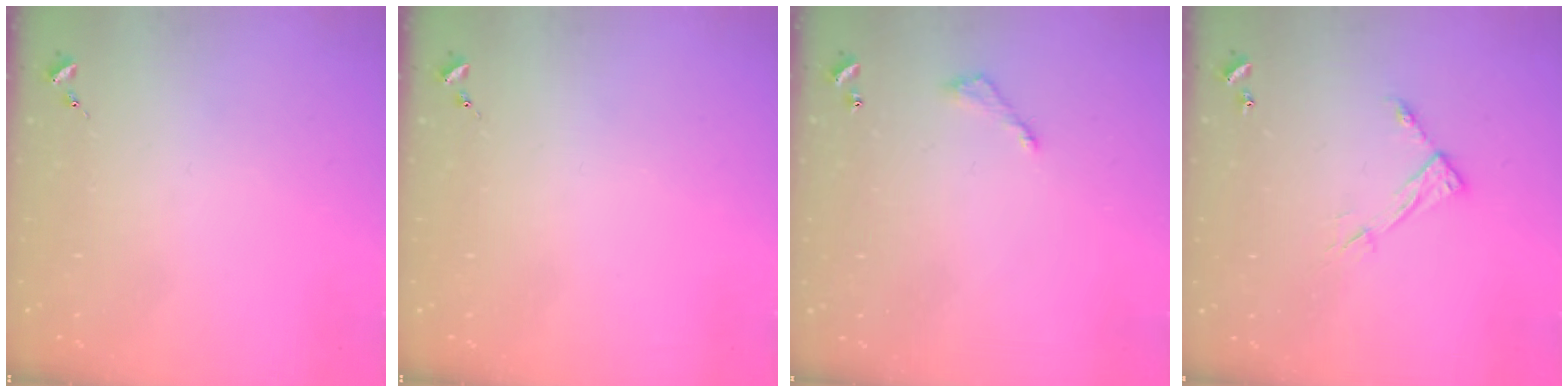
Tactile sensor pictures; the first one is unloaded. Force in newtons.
{"total": 0.0}
{"total": 6.0, "press": 6.0, "slide": 0.6}
{"total": 8.1, "press": 8.1, "slide": 0.6}